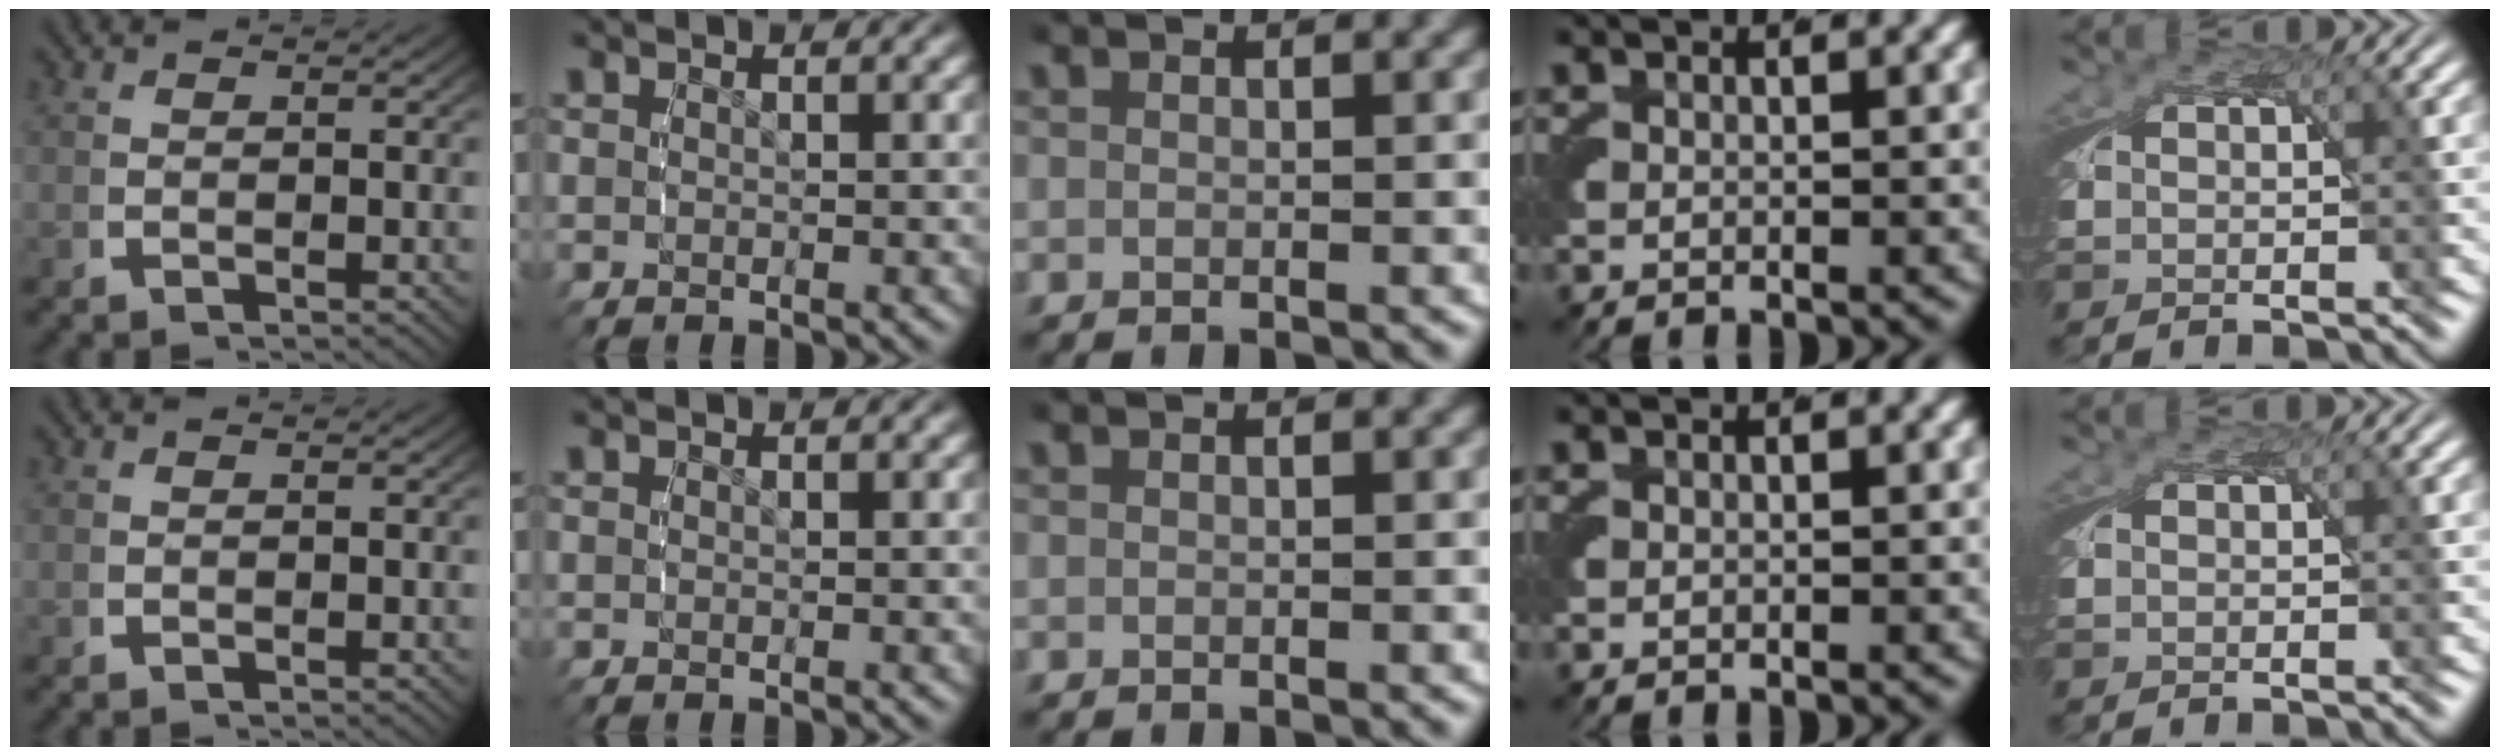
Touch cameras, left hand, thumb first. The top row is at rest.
{}